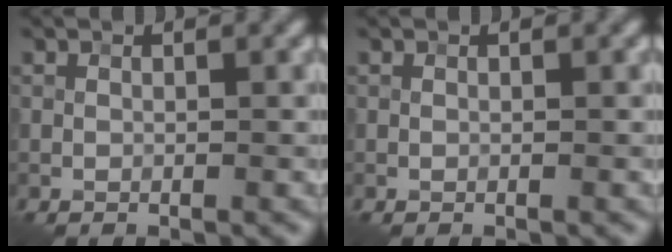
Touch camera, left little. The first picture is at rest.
{"total": 0.0}